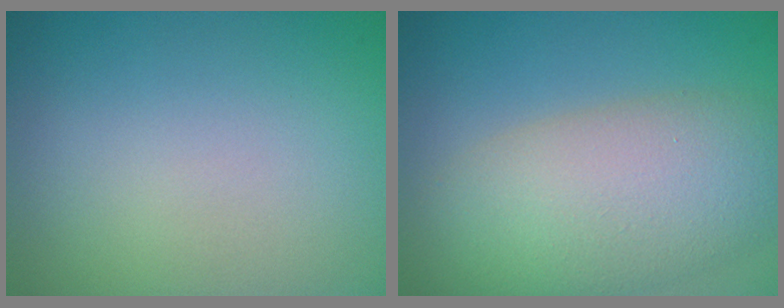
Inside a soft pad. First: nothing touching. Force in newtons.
{"total": 7.7, "press": 7.7, "slide": 0.4}